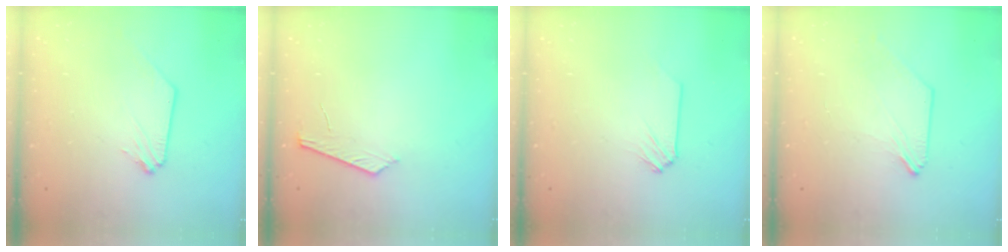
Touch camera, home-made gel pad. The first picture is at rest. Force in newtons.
{"total": 5.3, "press": 5.3, "slide": 0.5}
{"total": 0.0}
{"total": 0.0}